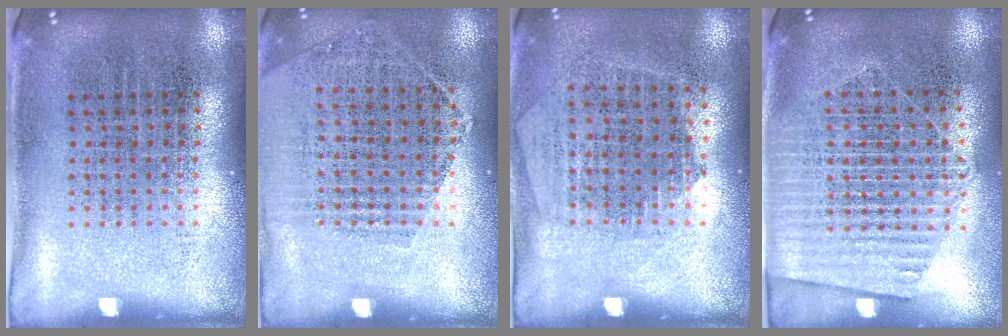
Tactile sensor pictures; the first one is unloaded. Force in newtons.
{"total": 1.2, "press": 1.0, "slide": 0.5}
{"total": 1.2, "press": 1.1, "slide": 0.6}
{"total": 1.6, "press": 1.5, "slide": 0.6}